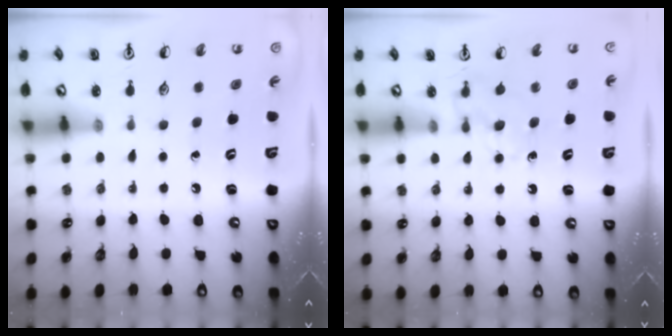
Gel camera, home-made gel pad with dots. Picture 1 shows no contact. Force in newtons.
{"total": 6.1, "press": 6.1, "slide": 0.4}